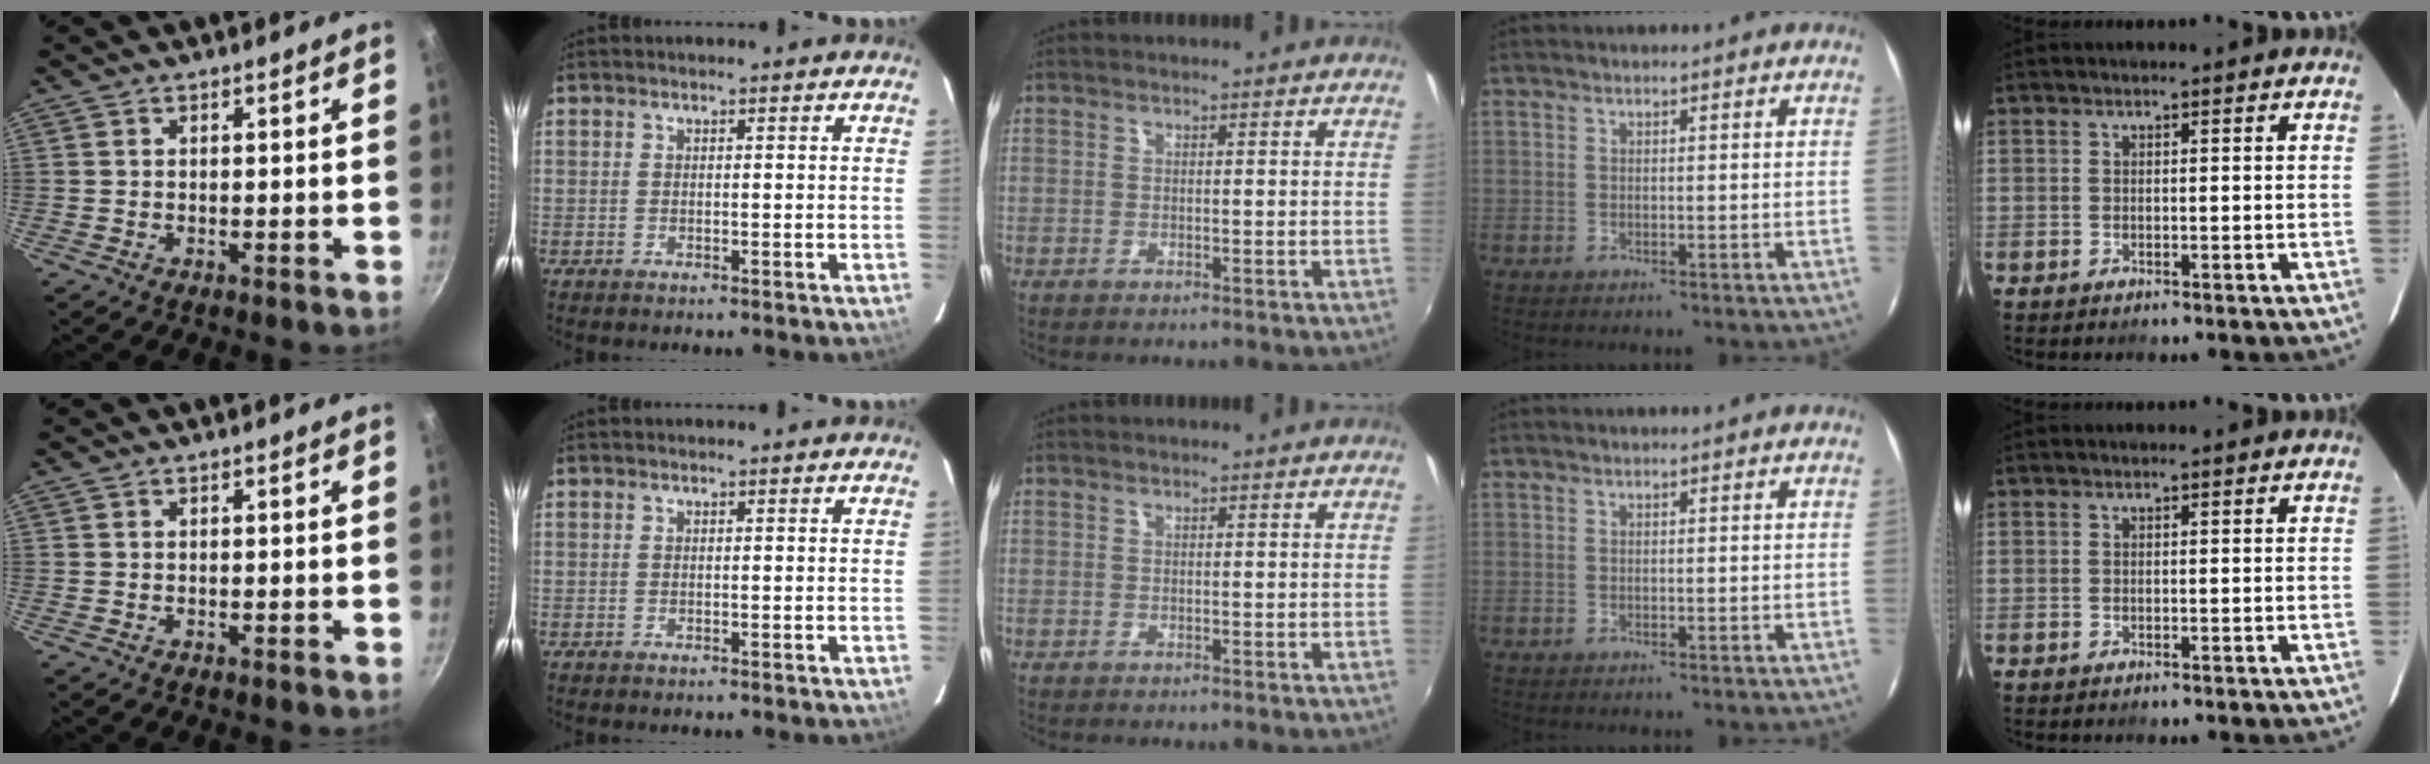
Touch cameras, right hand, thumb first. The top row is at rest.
{}